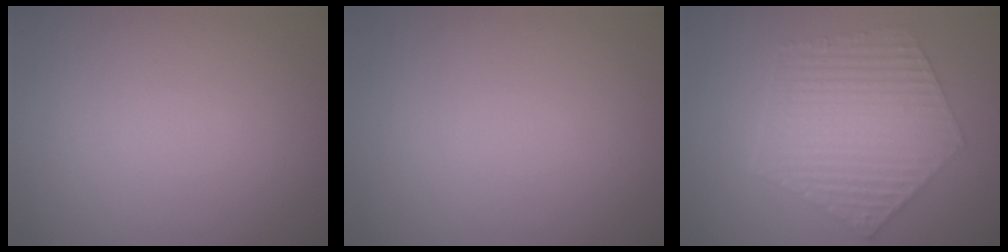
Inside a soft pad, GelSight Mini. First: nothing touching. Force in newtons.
{"total": 0.0}
{"total": 6.9, "press": 5.0, "slide": 4.7}